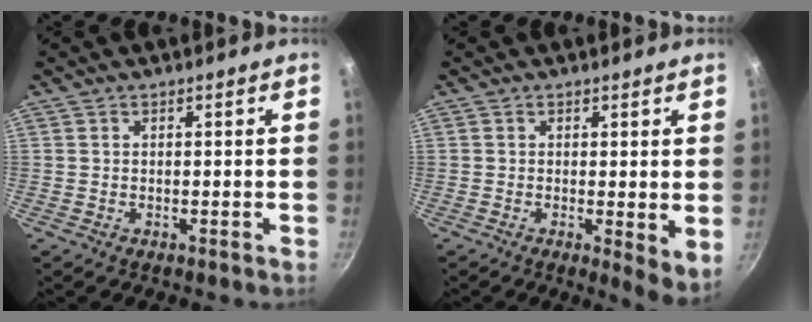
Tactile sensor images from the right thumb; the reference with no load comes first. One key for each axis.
{"total": 5.2, "fx": 0.1, "fy": 1.8, "fz": 4.9, "tx": -0.062, "ty": -0.018, "tz": 0.000}